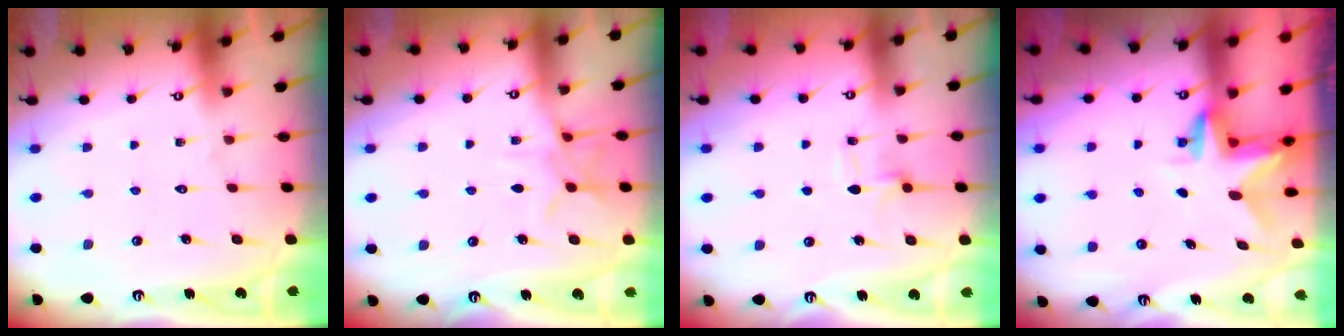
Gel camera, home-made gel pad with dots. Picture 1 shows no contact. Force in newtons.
{"total": 8.3, "press": 8.3, "slide": 0.6}
{"total": 5.5, "press": 5.4, "slide": 0.9}
{"total": 3.1, "press": 3.0, "slide": 0.4}